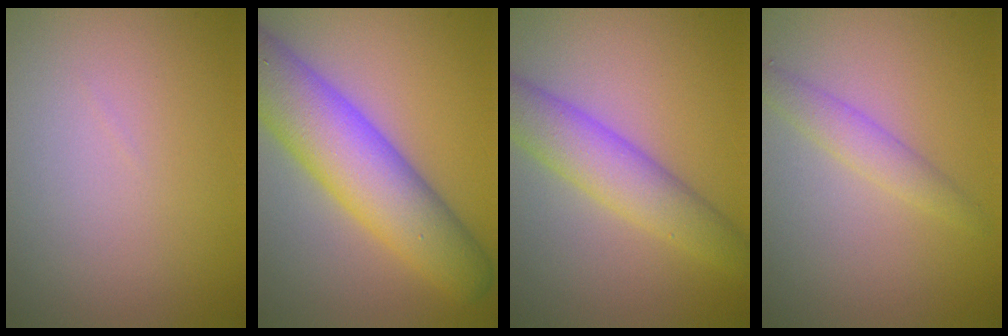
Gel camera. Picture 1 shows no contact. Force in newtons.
{"total": 9.1, "press": 9.1, "slide": 0.4}
{"total": 4.9, "press": 4.9, "slide": 0.1}
{"total": 2.0, "press": 2.0, "slide": 0.1}